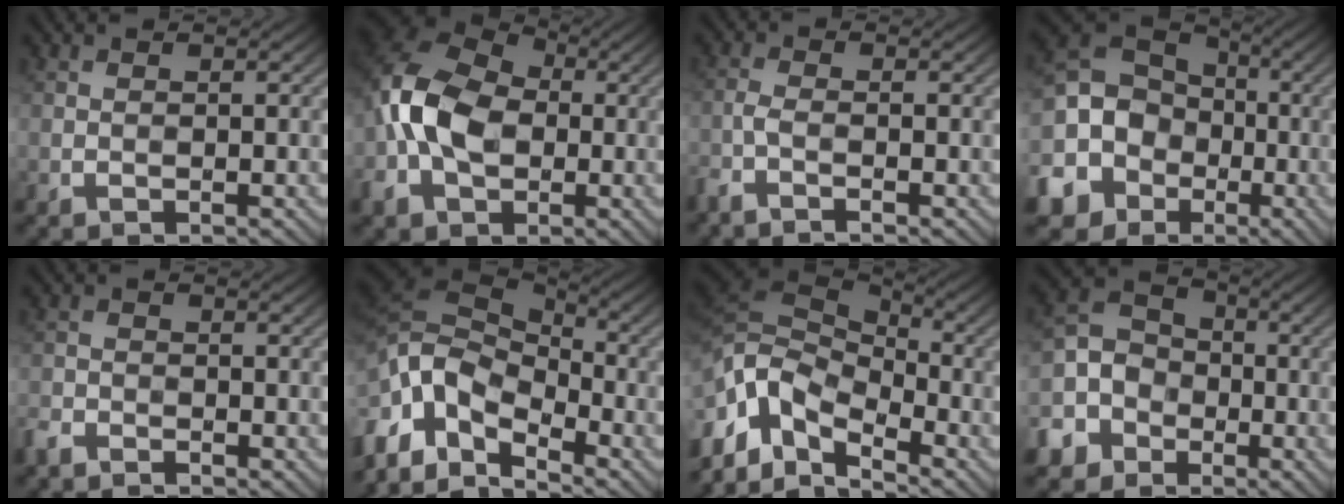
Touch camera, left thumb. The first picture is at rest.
{"total": 12.3, "force": [-1.4, 8.7, 8.6], "torque": [-0.213, 0.003, -0.044]}
{"total": 2.5, "force": [-1.9, 0.3, 1.5], "torque": [-0.042, -0.007, -0.052]}
{"total": 15.0, "force": [-5.1, 13.0, 5.5], "torque": [-0.175, -0.039, -0.118]}
{"total": 2.3, "force": [-2.0, 0.9, 0.7], "torque": [-0.017, -0.007, -0.051]}
{"total": 15.3, "force": [-5.2, 9.5, 10.8], "torque": [-0.259, -0.008, -0.093]}
{"total": 12.7, "force": [-5.4, 7.1, 9.0], "torque": [-0.214, -0.006, -0.103]}
{"total": 9.9, "force": [-5.0, 7.9, 3.2], "torque": [-0.091, -0.030, -0.120]}